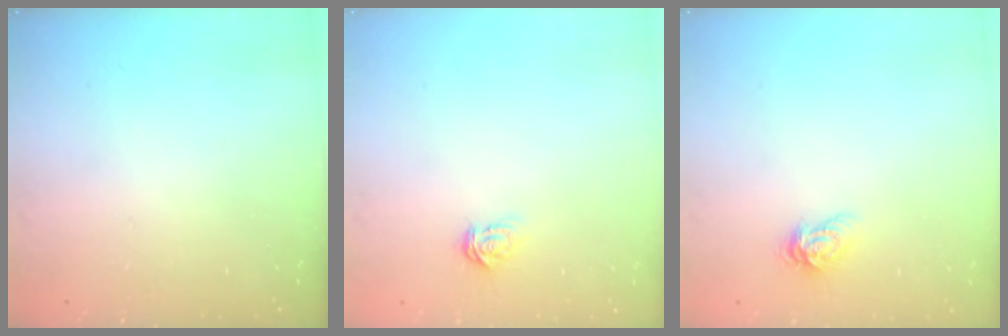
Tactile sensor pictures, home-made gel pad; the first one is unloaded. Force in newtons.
{"total": 3.5, "press": 3.5, "slide": 0.3}
{"total": 4.9, "press": 4.9, "slide": 0.6}